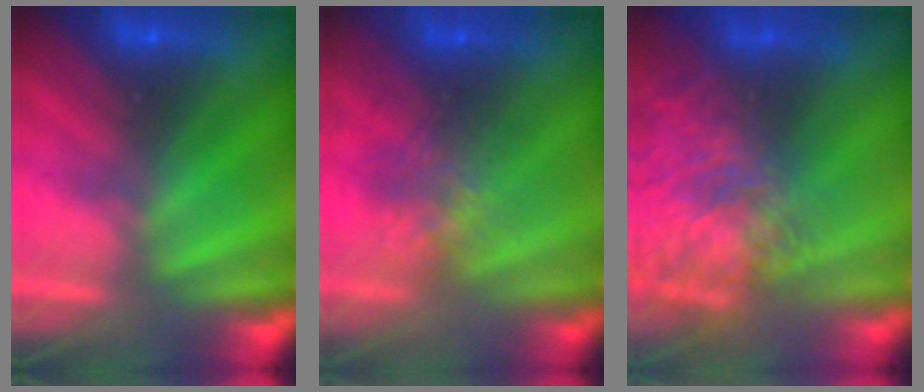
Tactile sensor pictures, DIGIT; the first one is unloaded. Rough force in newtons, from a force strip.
{"total": 2.8}
{"total": 7.9}